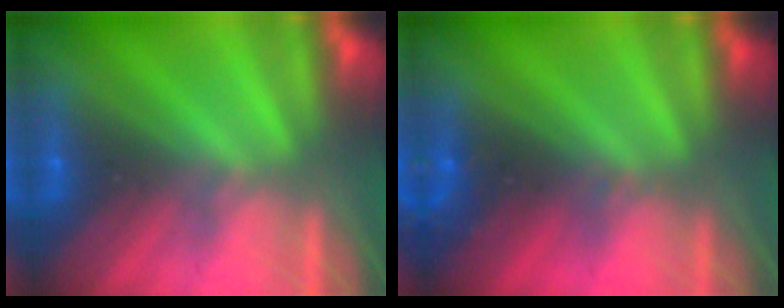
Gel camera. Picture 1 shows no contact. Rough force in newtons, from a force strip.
{"total": 2.4}